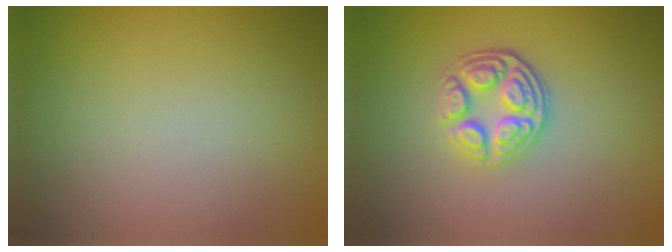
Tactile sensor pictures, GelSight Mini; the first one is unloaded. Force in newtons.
{"total": 4.1, "press": 3.2, "slide": 2.5}